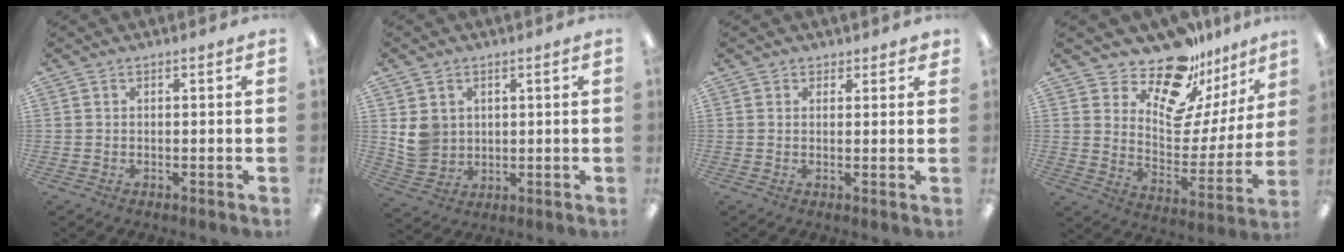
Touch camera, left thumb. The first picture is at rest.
{"total": 6.5, "force": [2.0, 5.8, 2.1], "torque": [-0.029, 0.006, 0.042]}
{"total": 1.7, "force": [1.3, 1.0, 0.1], "torque": [0.005, -0.001, 0.024]}
{"total": 17.2, "force": [14.7, 6.7, 5.7], "torque": [-0.105, -0.125, 0.259]}